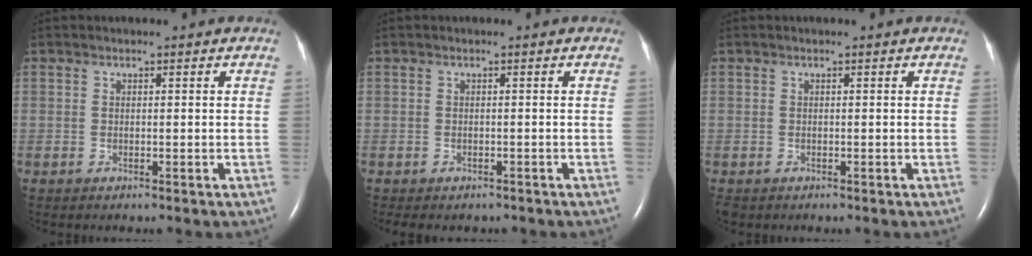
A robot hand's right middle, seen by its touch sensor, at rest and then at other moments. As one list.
[{"total": 4.1, "force": [-3.4, 1.9, 1.3], "torque": [-0.016, -0.001, -0.038]}, {"total": 1.1, "force": [-0.8, 0.6, 0.4], "torque": [-0.009, -0.001, -0.010]}]